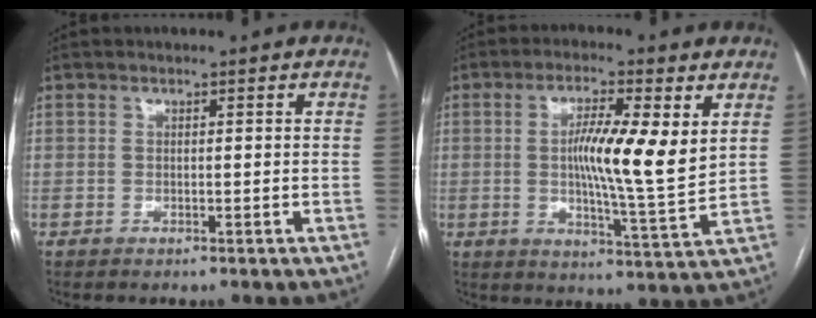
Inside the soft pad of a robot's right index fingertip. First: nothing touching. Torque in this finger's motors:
{"motor_torque": [0.68, 0.50, 0.10, 0.09]}